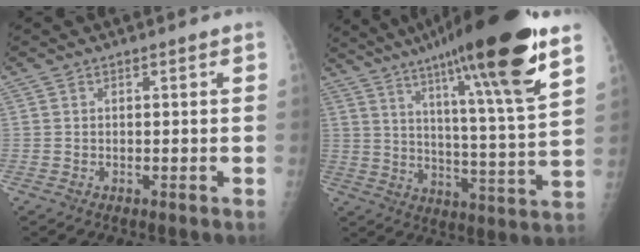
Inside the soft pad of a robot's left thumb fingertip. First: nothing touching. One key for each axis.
{"total": 25.4, "fx": 16.3, "fy": 2.1, "fz": 19.4, "tx": -0.289, "ty": -0.056, "tz": 0.251}